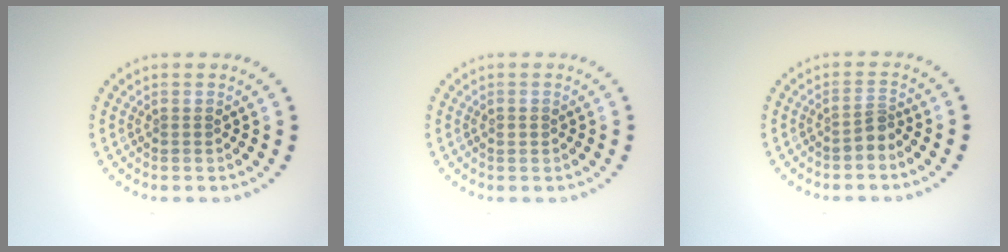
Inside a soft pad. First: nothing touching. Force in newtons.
{"total": 0.8, "press": 0.8, "slide": 0.2}
{"total": 1.6, "press": 1.2, "slide": 1.1}